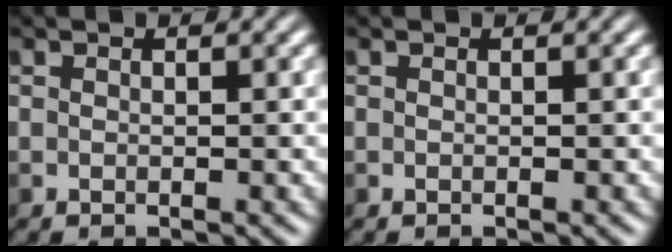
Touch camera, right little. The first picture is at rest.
{"total": 0.0}